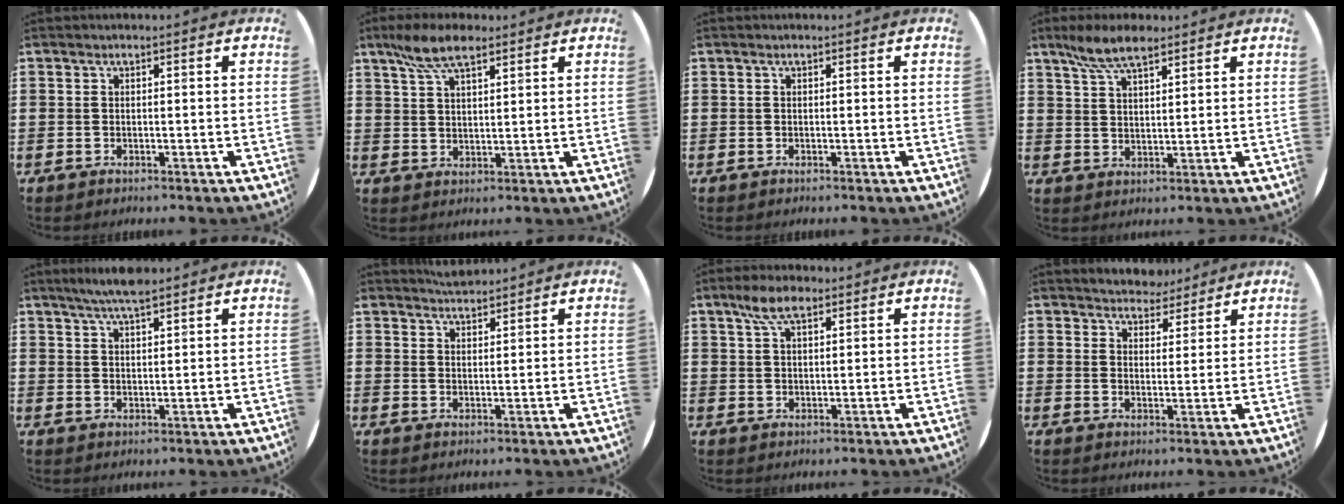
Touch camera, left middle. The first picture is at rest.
{"total": 7.0, "force": [5.1, 2.4, 4.2], "torque": [-0.095, 0.000, 0.095]}
{"total": 0.0}
{"total": 6.5, "force": [5.1, 1.8, 3.6], "torque": [-0.082, -0.003, 0.093]}
{"total": 4.4, "force": [3.9, 0.4, 2.0], "torque": [-0.047, -0.007, 0.069]}
{"total": 2.4, "force": [2.4, -0.1, -0.2], "torque": [-0.001, -0.004, 0.046]}
{"total": 5.2, "force": [3.3, 2.2, 3.5], "torque": [-0.068, 0.004, 0.058]}
{"total": 4.3, "force": [4.1, 1.1, 0.1], "torque": [-0.016, -0.014, 0.077]}